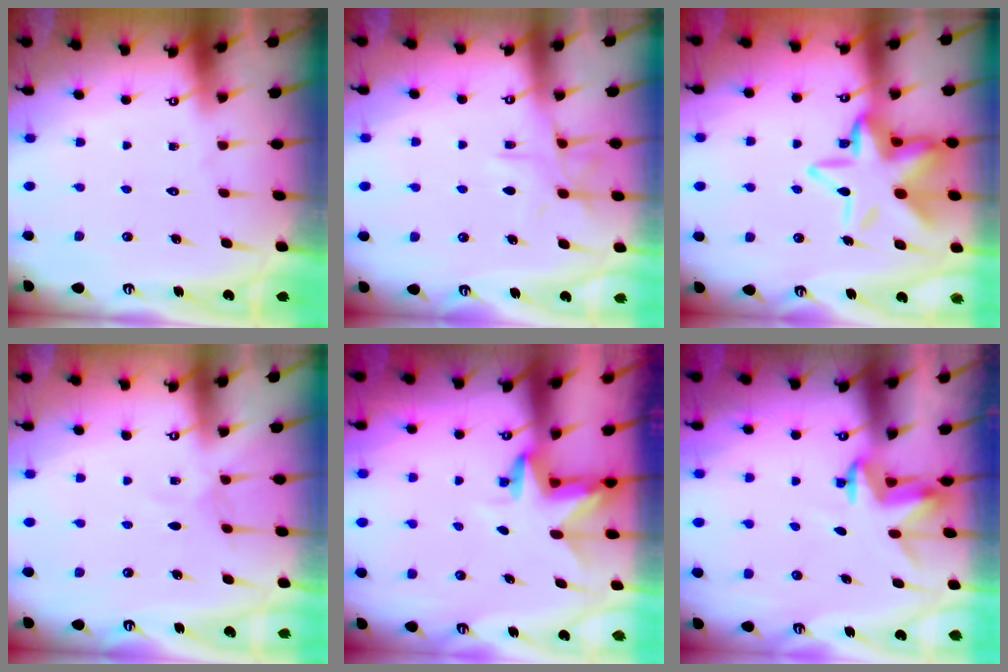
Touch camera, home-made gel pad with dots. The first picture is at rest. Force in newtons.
{"total": 7.4, "press": 7.4, "slide": 0.5}
{"total": 17.1, "press": 17.0, "slide": 2.2}
{"total": 3.0, "press": 2.9, "slide": 0.4}
{"total": 3.4, "press": 3.4, "slide": 0.1}
{"total": 3.3, "press": 3.3, "slide": 0.2}